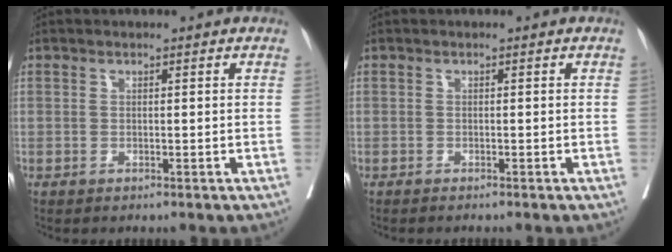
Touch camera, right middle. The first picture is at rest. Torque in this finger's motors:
{"motor_torque": [0.45, -0.56, 0.09, 0.01]}